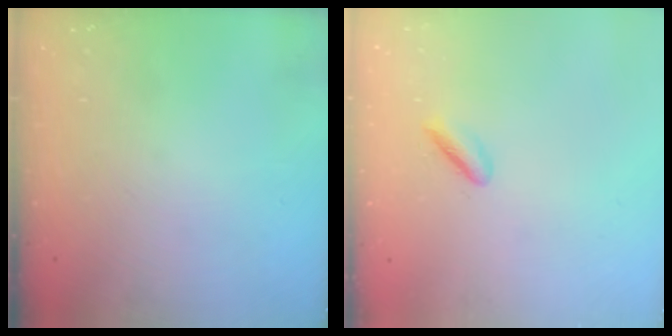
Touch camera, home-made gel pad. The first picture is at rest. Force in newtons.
{"total": 2.1, "press": 1.9, "slide": 0.8}